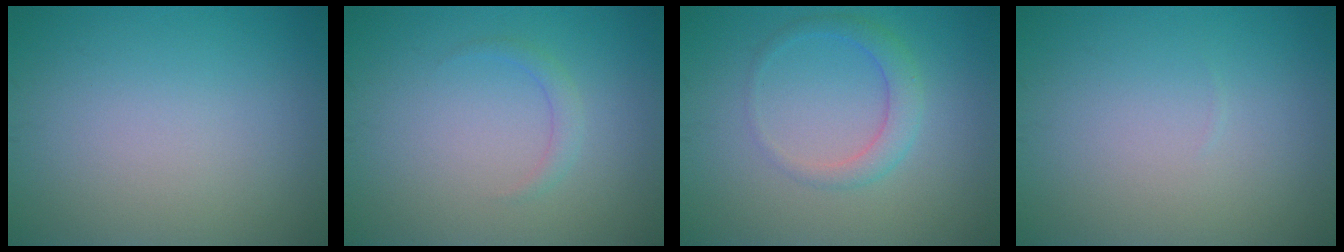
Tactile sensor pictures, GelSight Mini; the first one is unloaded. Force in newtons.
{"total": 0.8, "press": 0.8, "slide": 0.0}
{"total": 2.4, "press": 2.4, "slide": 0.1}
{"total": 0.0}